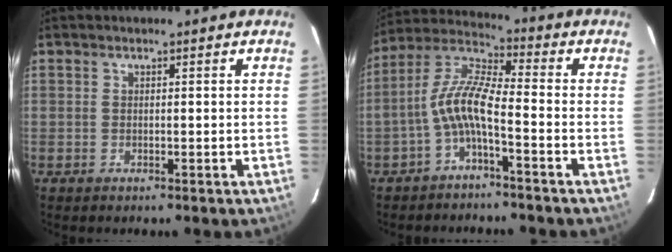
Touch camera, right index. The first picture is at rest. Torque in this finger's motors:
{"motor_torque": [1.01, -0.67, 0.85, 0.20]}